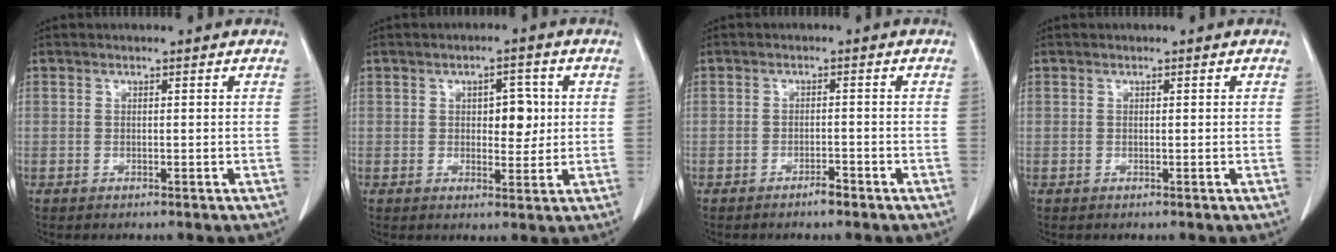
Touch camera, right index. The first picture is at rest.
{"total": 4.6, "force": [0.8, 2.4, 3.8], "torque": [-0.049, 0.005, 0.015]}
{"total": 1.7, "force": [-1.4, 0.3, 0.9], "torque": [-0.016, 0.000, -0.022]}
{"total": 0.0}